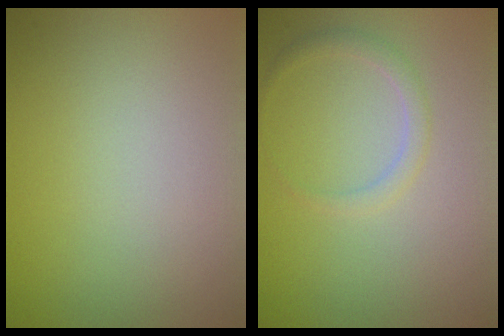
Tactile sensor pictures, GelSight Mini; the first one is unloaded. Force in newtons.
{"total": 1.3, "press": 1.3, "slide": 0.1}